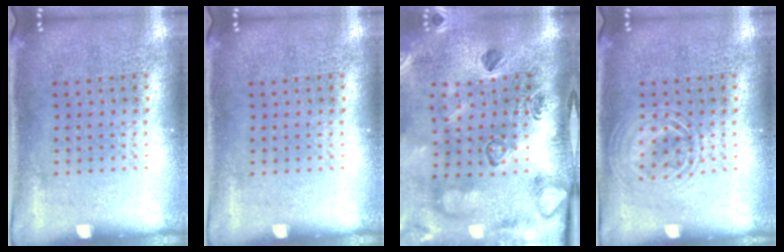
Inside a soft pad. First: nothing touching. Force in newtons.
{"total": 0.0}
{"total": 2.8, "press": 2.3, "slide": 1.6}
{"total": 2.1, "press": 2.1, "slide": 0.3}